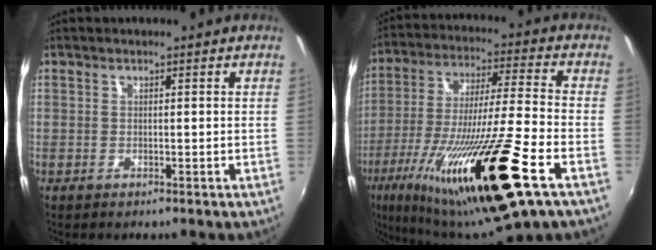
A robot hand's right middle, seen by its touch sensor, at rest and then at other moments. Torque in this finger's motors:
{"motor_torque": [1.25, -0.89, 1.05, 0.21]}